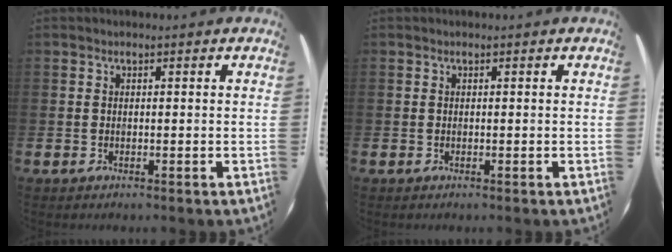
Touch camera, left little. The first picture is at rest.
{"total": 0.0}